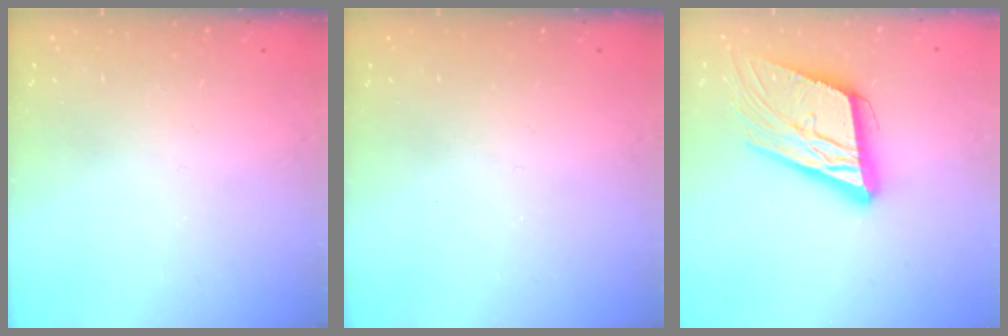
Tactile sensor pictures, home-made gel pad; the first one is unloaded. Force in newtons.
{"total": 0.0}
{"total": 18.5, "press": 18.2, "slide": 3.6}